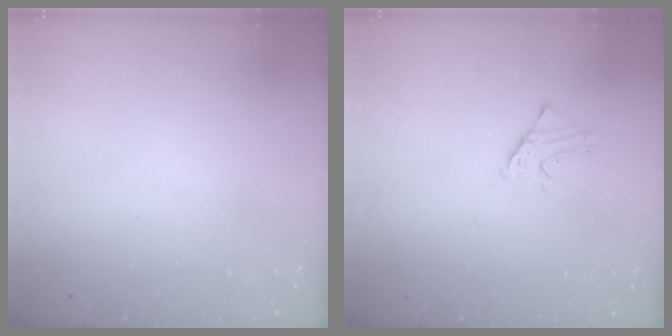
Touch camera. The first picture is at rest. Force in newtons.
{"total": 1.7, "press": 1.7, "slide": 0.1}